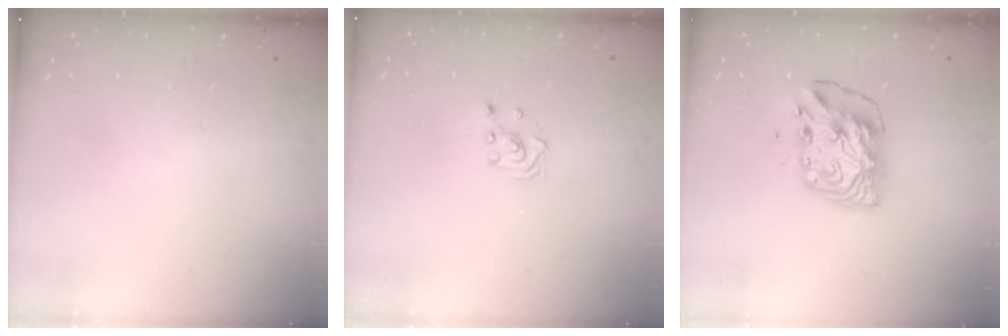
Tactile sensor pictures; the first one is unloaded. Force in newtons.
{"total": 2.8, "press": 2.8, "slide": 0.3}
{"total": 8.5, "press": 8.4, "slide": 1.3}